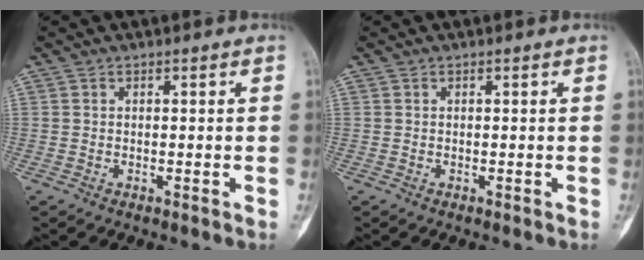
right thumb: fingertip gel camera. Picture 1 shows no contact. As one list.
[{"total": 0.0}]